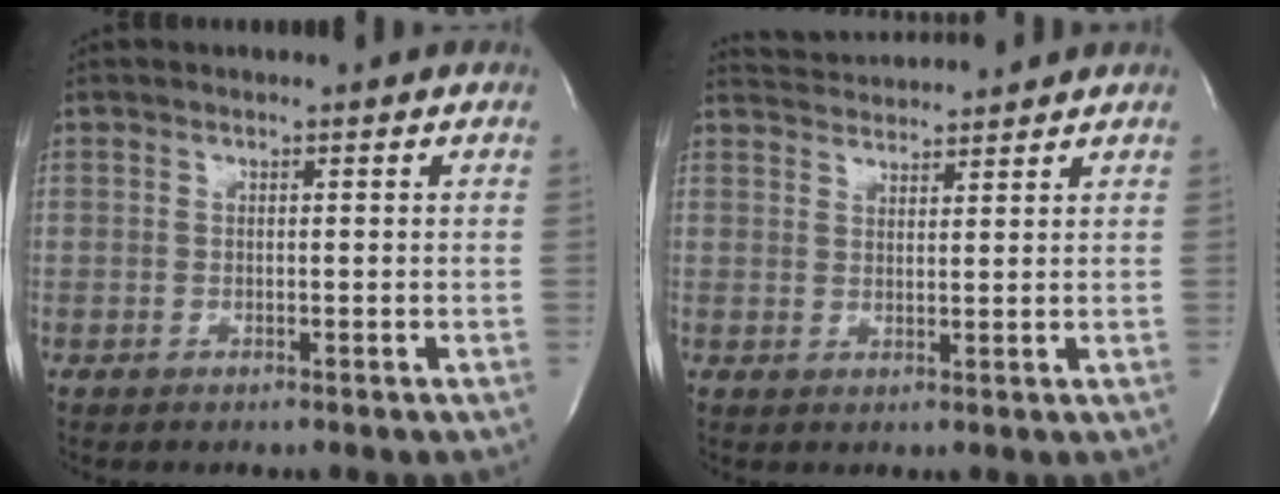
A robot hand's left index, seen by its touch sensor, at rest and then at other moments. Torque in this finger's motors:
{"motor_torque": [0.22, -0.52, -0.15, -0.01]}